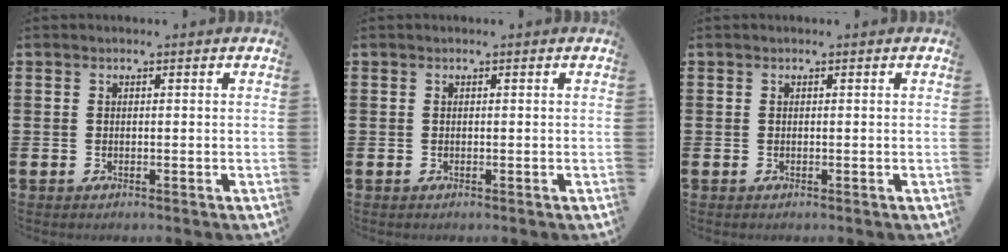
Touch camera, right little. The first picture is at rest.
{"total": 0.0}
{"total": 0.0}